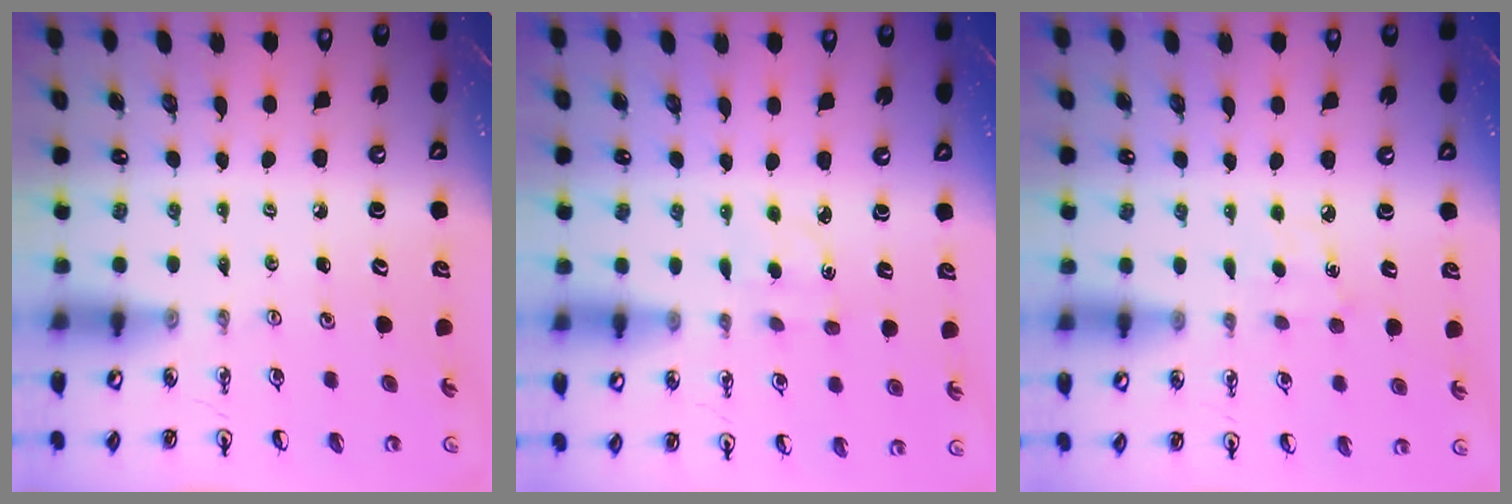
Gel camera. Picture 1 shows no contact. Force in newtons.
{"total": 1.6, "press": 1.5, "slide": 0.5}
{"total": 4.5, "press": 4.5, "slide": 0.4}